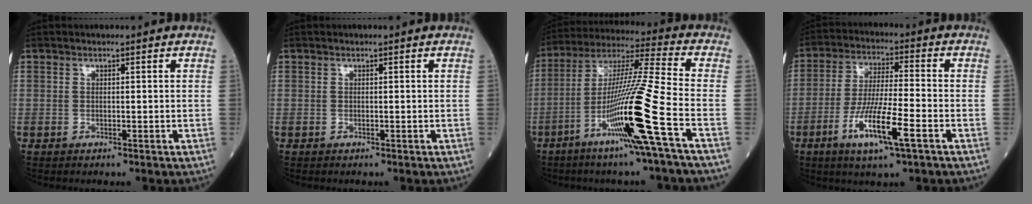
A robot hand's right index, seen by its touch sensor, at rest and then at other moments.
{"total": 0.0}
{"total": 17.1, "force": [-6.6, -2.1, 15.7], "torque": [-0.299, -0.017, -0.126]}
{"total": 11.0, "force": [-4.7, 0.7, 9.9], "torque": [-0.193, -0.016, -0.087]}